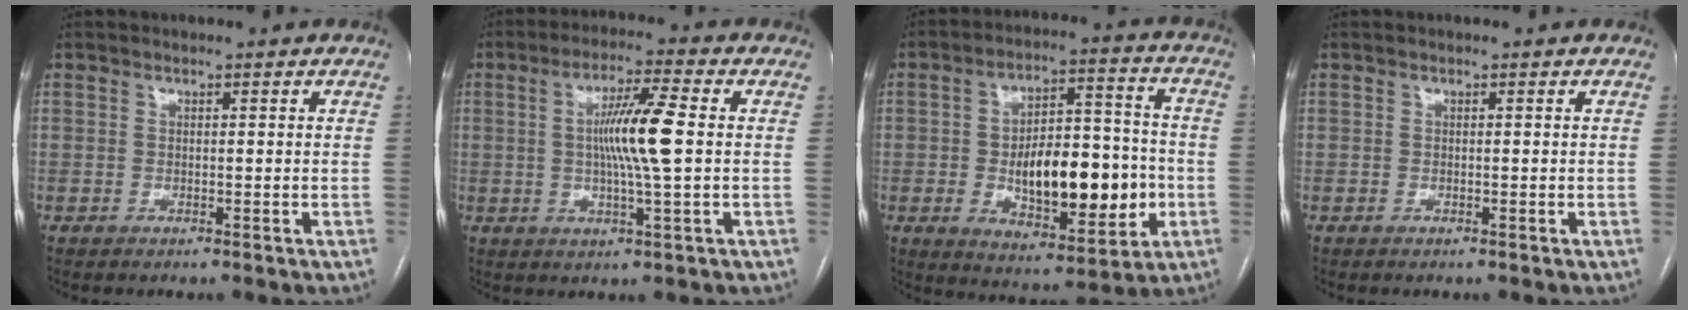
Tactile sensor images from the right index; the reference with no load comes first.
{"total": 9.2, "force": [0.5, 0.0, 9.2], "torque": [-0.171, 0.002, 0.005]}
{"total": 17.0, "force": [-2.7, 7.0, 15.2], "torque": [-0.233, 0.019, -0.031]}
{"total": 0.0}